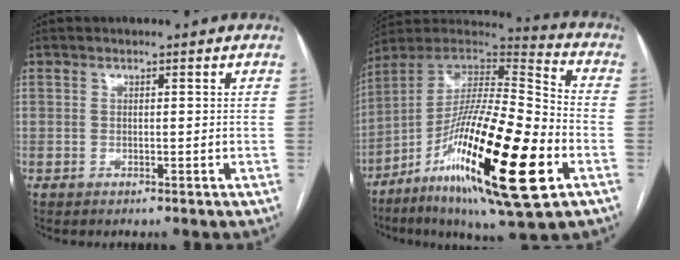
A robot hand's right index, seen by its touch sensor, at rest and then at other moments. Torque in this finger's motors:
{"motor_torque": [2.14, 0.00, 0.38, 0.07]}